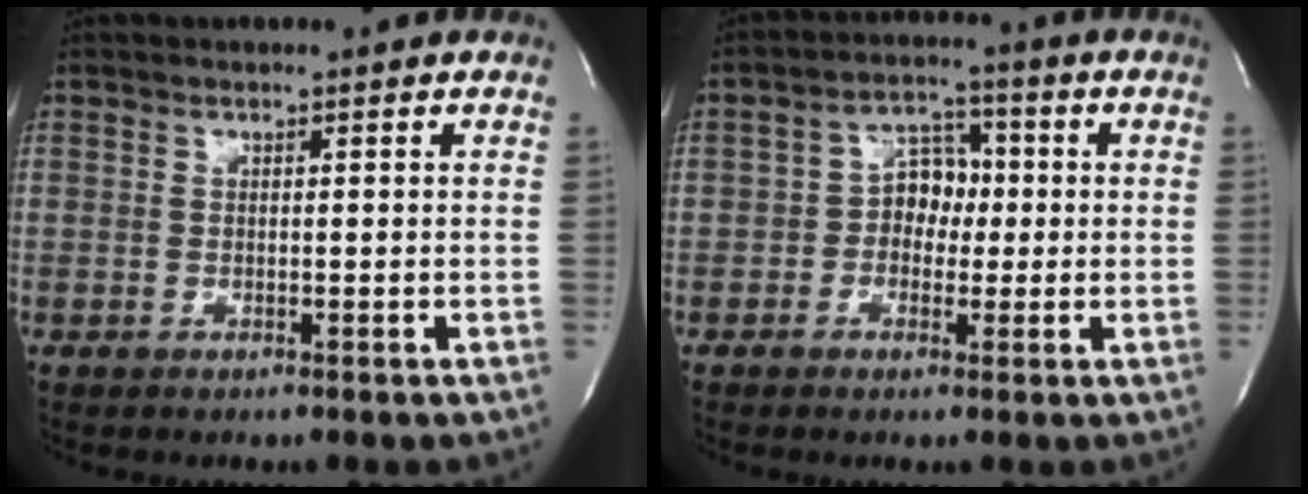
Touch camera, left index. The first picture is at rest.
{"total": 5.4, "force": [-0.5, 3.9, 3.7], "torque": [-0.063, 0.019, -0.013]}